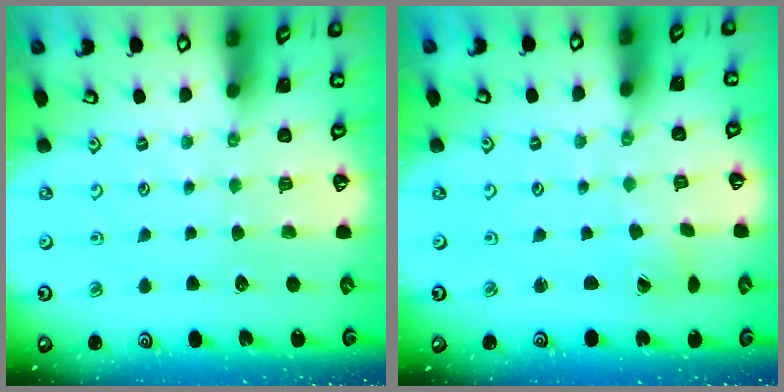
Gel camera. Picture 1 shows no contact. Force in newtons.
{"total": 1.0, "press": 1.0, "slide": 0.1}